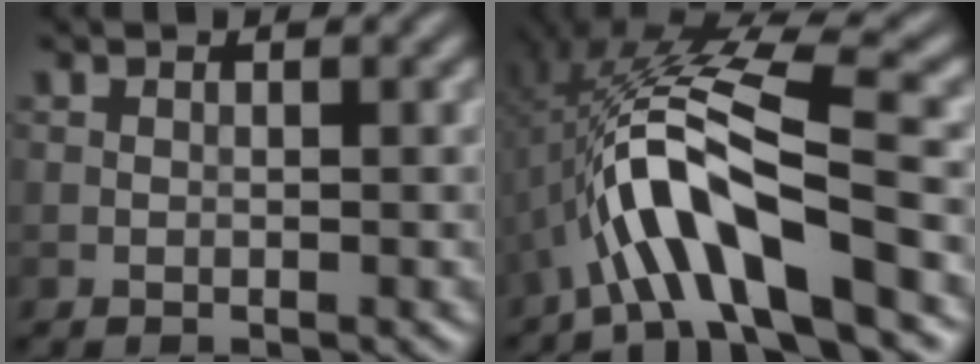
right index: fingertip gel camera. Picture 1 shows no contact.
{"total": 9.4, "force": [-3.1, 1.9, 8.7], "torque": [-0.156, 0.027, -0.056]}